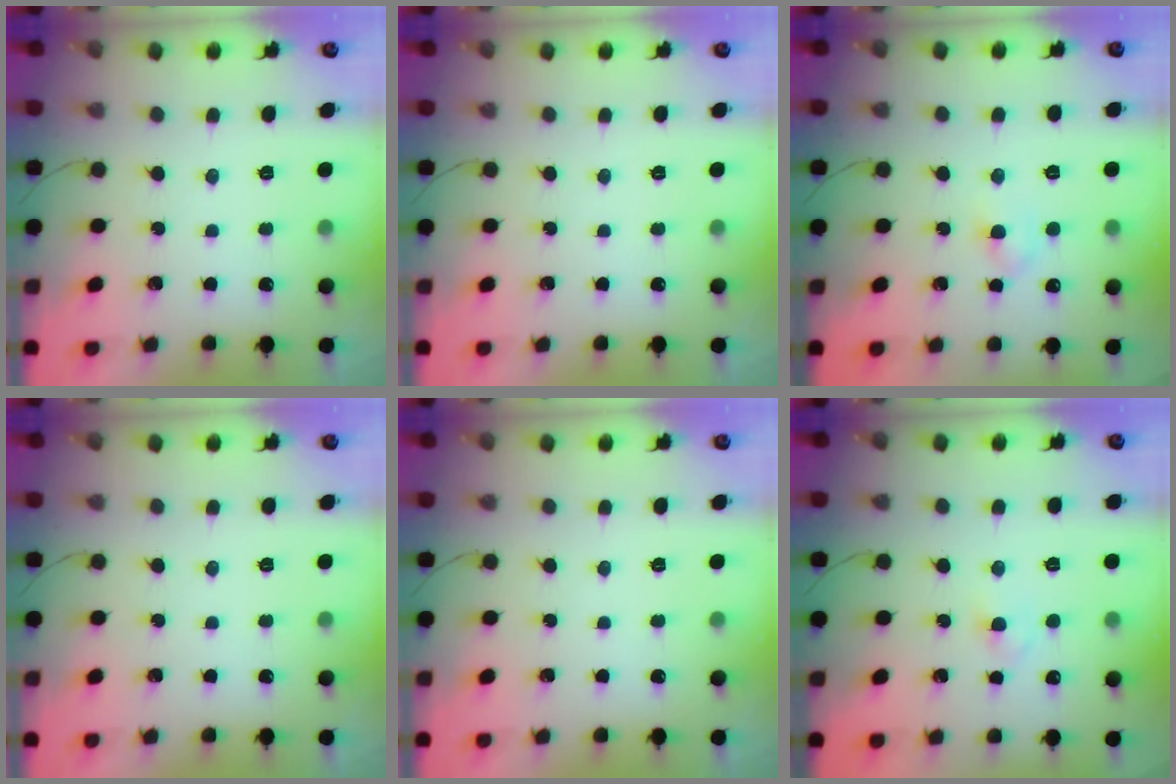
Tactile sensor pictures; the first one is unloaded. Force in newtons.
{"total": 0.0}
{"total": 3.5, "press": 3.3, "slide": 1.1}
{"total": 0.0}
{"total": 0.0}
{"total": 2.3, "press": 2.1, "slide": 1.0}